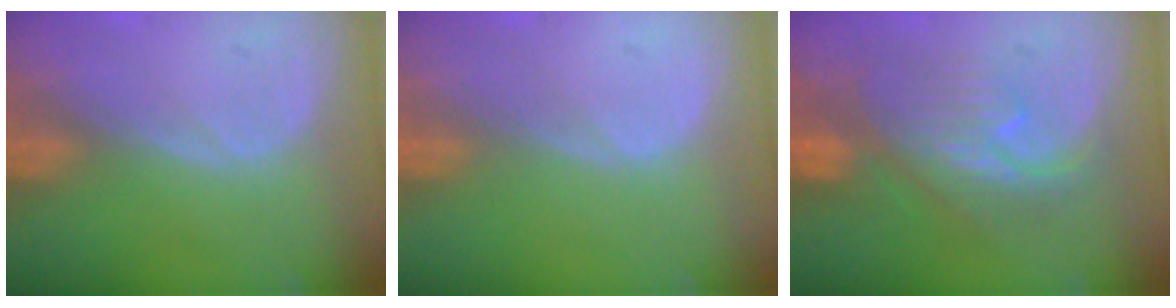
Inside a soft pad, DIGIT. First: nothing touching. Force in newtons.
{"total": 0.0}
{"total": 8.0, "press": 7.8, "slide": 1.9}